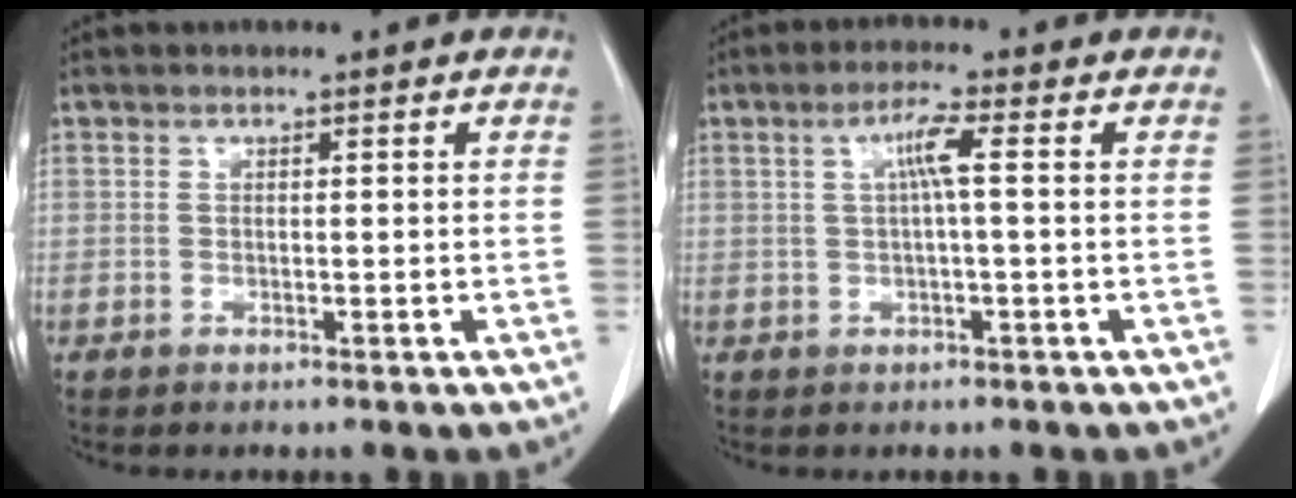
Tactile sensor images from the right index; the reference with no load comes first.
{"total": 3.8, "force": [0.7, 0.2, 3.8], "torque": [-0.071, 0.009, 0.013]}